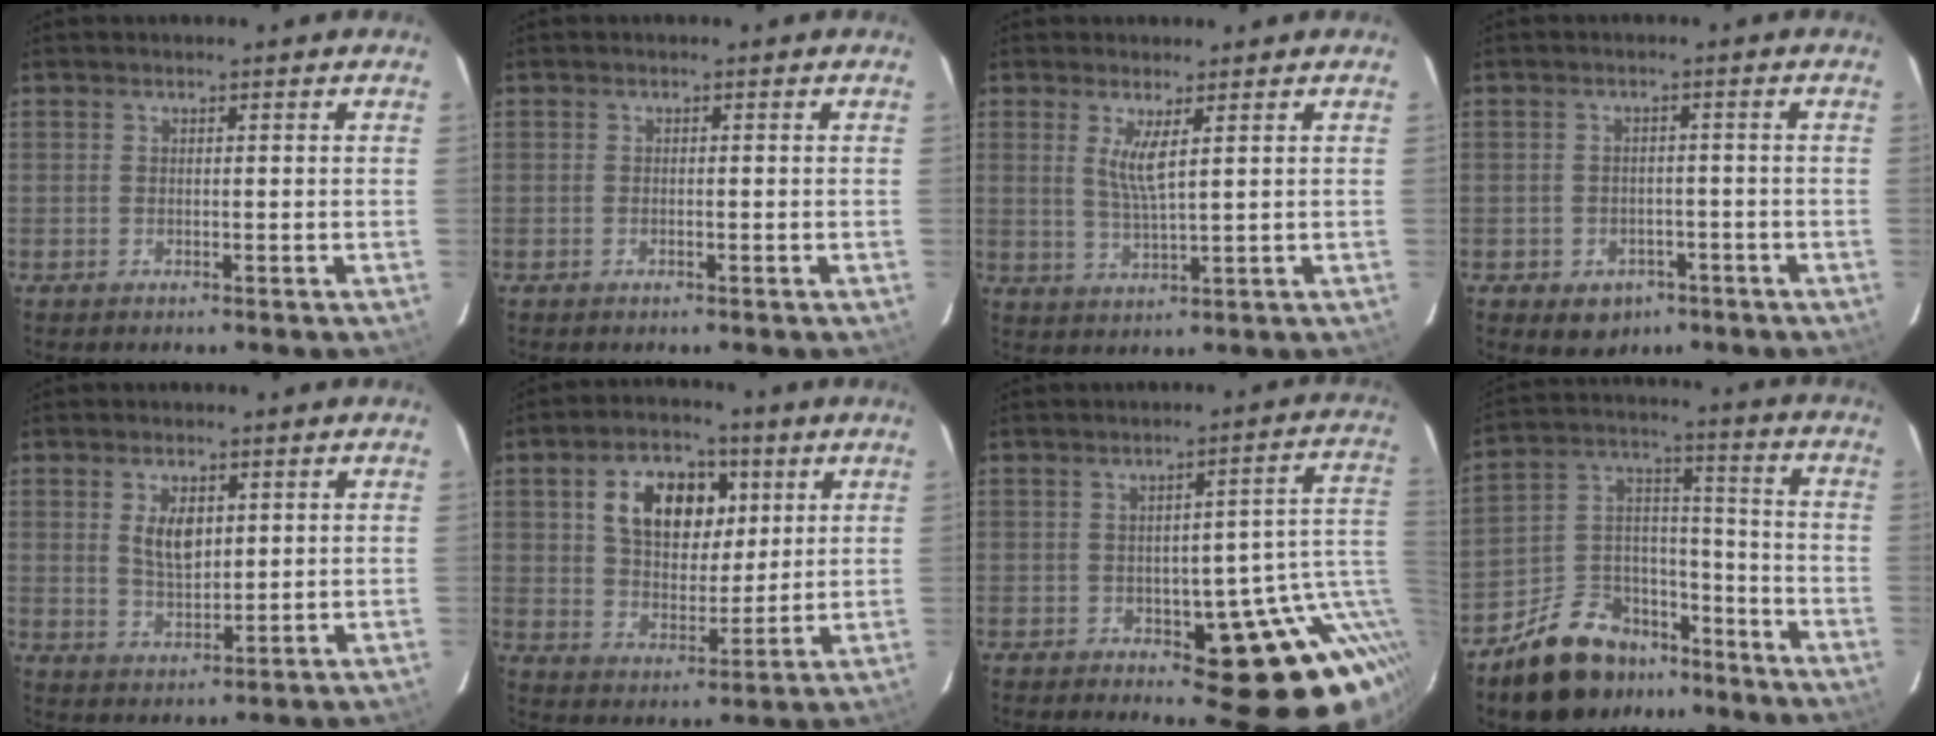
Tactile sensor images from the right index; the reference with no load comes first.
{"total": 0.7, "force": [-0.4, 0.2, 0.5], "torque": [-0.011, 0.002, -0.008]}
{"total": 4.4, "force": [1.7, 0.2, 4.1], "torque": [-0.081, -0.011, 0.032]}
{"total": 6.1, "force": [-3.2, 4.8, 2.0], "torque": [-0.046, 0.009, -0.028]}
{"total": 5.8, "force": [1.7, 3.2, 4.6], "torque": [-0.082, 0.001, 0.036]}
{"total": 13.8, "force": [4.8, 8.9, 9.4], "torque": [-0.165, 0.022, 0.085]}
{"total": 14.9, "force": [-4.4, 8.2, 11.6], "torque": [-0.089, 0.022, -0.043]}
{"total": 15.6, "force": [-11.3, 8.9, 6.1], "torque": [-0.133, 0.059, -0.167]}